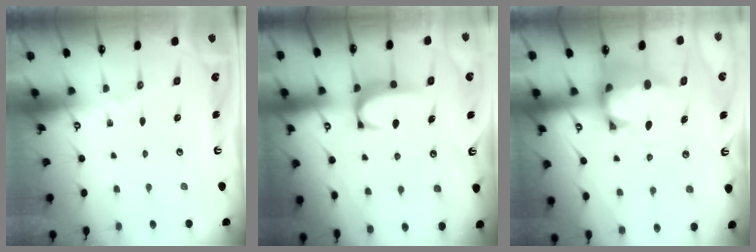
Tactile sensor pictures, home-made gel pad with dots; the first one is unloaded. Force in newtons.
{"total": 2.0, "press": 1.9, "slide": 0.6}
{"total": 2.7, "press": 2.3, "slide": 1.4}